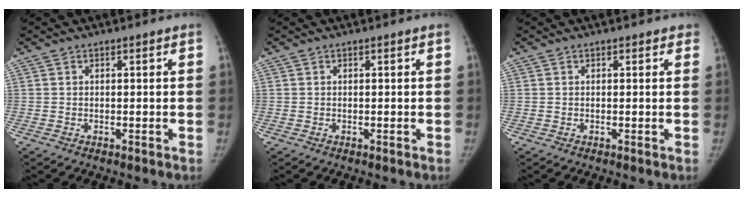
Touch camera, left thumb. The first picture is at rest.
{"total": 0.0}
{"total": 0.9, "force": [0.6, 0.6, 0.3], "torque": [0.007, -0.001, 0.001]}